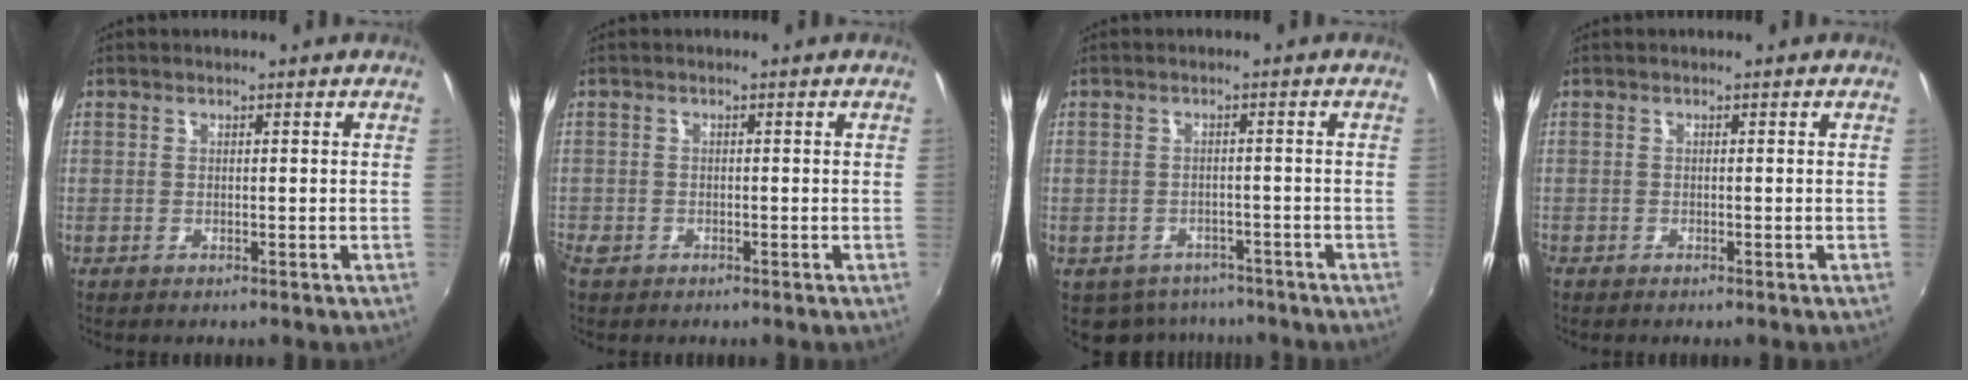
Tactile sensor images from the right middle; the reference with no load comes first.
{"total": 3.4, "force": [-1.9, 2.3, 1.6], "torque": [-0.034, -0.005, -0.032]}
{"total": 9.1, "force": [-6.3, 6.0, 2.9], "torque": [-0.085, -0.011, -0.081]}
{"total": 1.0, "force": [-0.7, 0.6, 0.3], "torque": [-0.008, -0.002, -0.013]}